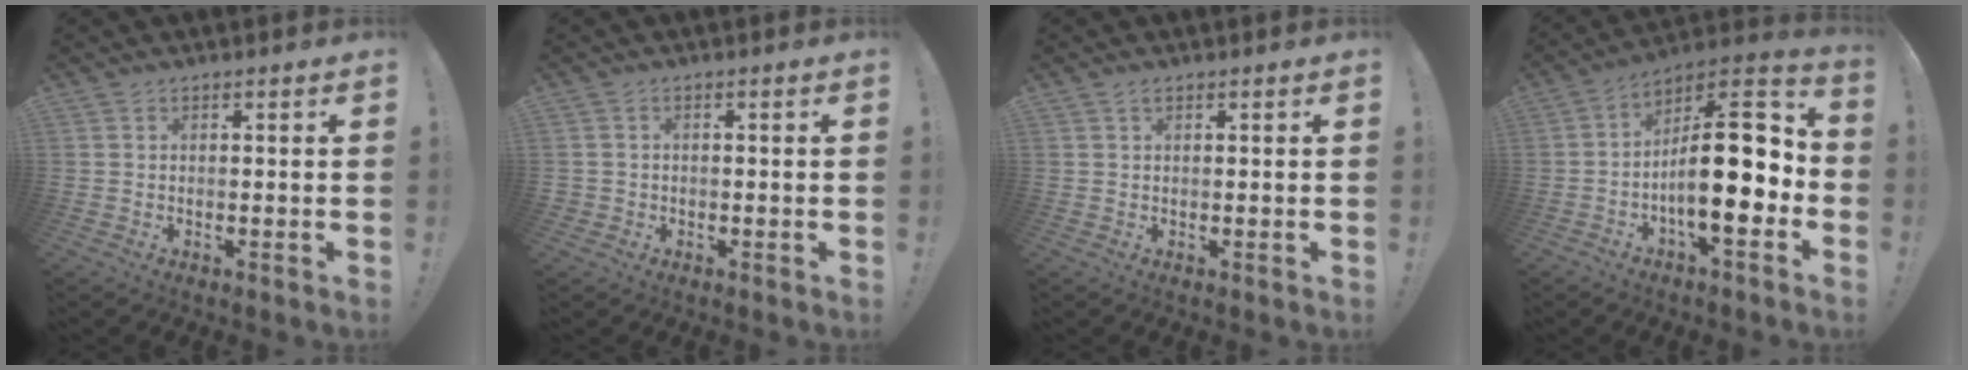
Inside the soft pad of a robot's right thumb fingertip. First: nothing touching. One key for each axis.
{"total": 1.3, "fx": -0.3, "fy": 1.2, "fz": 0.4, "tx": -0.011, "ty": 0.005, "tz": -0.004}
{"total": 0.8, "fx": 0.5, "fy": 0.3, "fz": 0.6, "tx": -0.009, "ty": 0.001, "tz": 0.008}
{"total": 21.1, "fx": -2.9, "fy": 7.9, "fz": 19.3, "tx": -0.301, "ty": 0.010, "tz": -0.046}